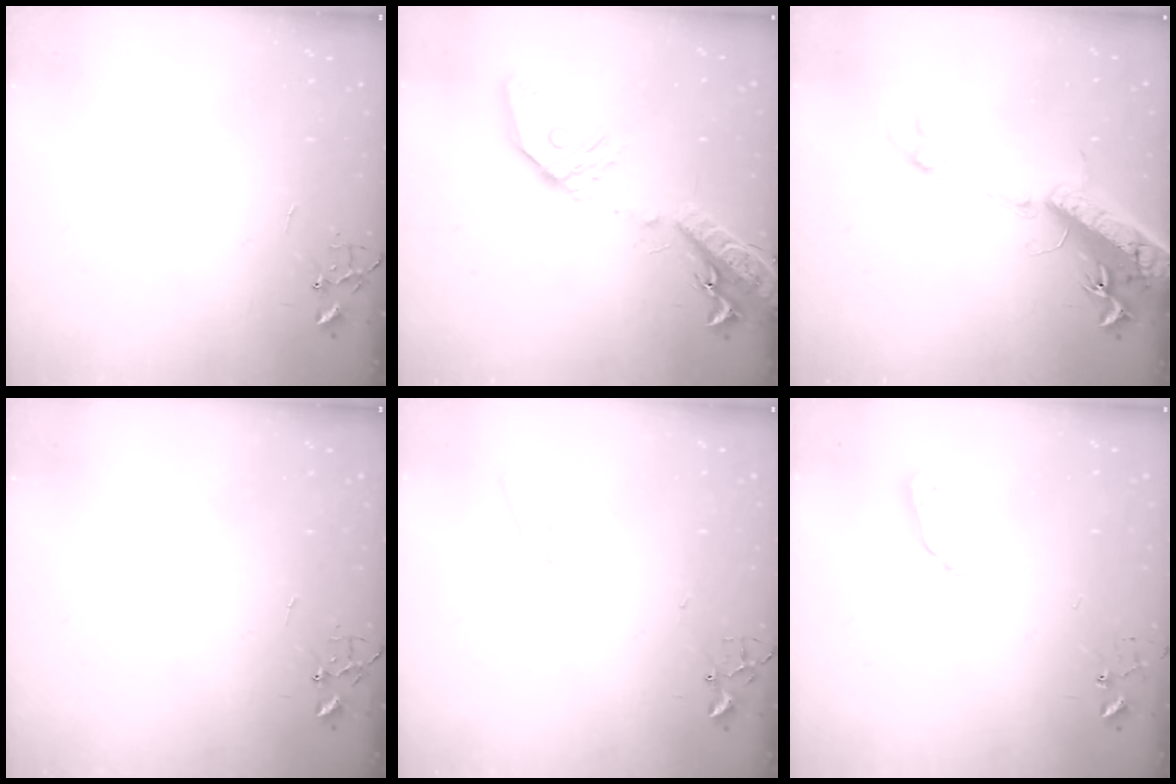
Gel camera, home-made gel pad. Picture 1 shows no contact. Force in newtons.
{"total": 19.6, "press": 19.2, "slide": 4.0}
{"total": 18.2, "press": 17.7, "slide": 4.2}
{"total": 0.0}
{"total": 7.0, "press": 6.9, "slide": 0.8}
{"total": 7.3, "press": 7.3, "slide": 0.4}